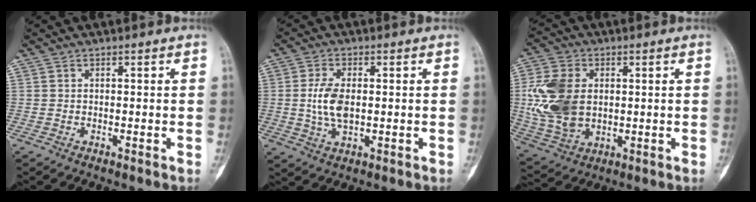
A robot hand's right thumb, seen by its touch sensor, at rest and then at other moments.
{"total": 7.0, "force": [0.2, 3.8, 5.9], "torque": [-0.122, -0.004, 0.006]}
{"total": 14.8, "force": [1.2, 10.2, 10.7], "torque": [-0.209, -0.003, 0.034]}